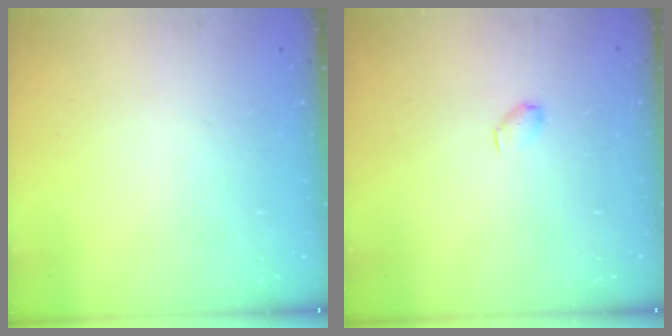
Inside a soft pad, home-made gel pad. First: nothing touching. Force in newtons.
{"total": 3.1, "press": 3.0, "slide": 0.5}